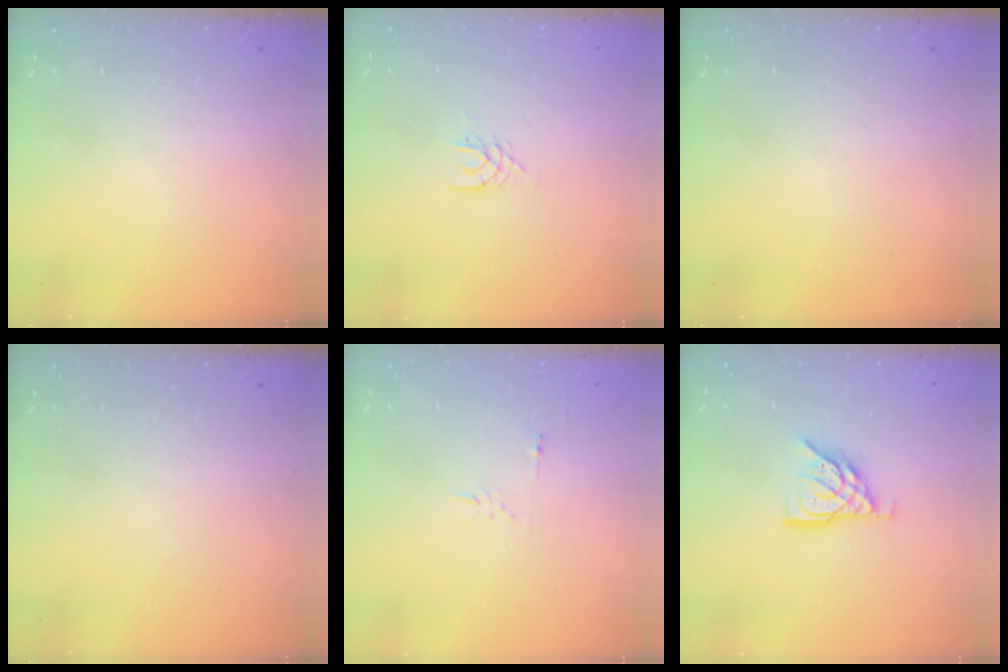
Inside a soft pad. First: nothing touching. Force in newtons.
{"total": 3.4, "press": 3.4, "slide": 0.4}
{"total": 0.0}
{"total": 0.0}
{"total": 4.9, "press": 4.9, "slide": 0.5}
{"total": 9.9, "press": 9.8, "slide": 1.2}